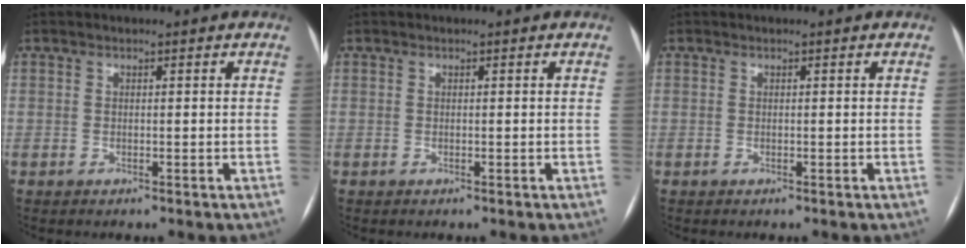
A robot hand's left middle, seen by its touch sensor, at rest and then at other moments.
{"total": 0.0}
{"total": 0.0}